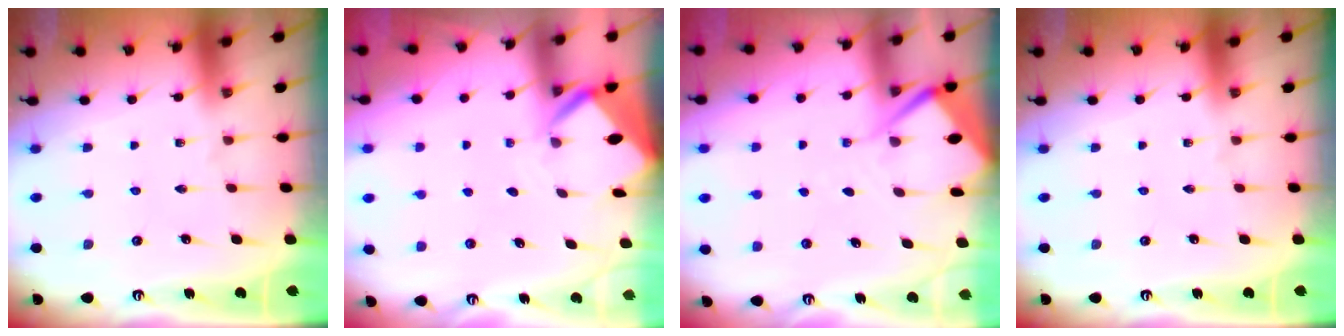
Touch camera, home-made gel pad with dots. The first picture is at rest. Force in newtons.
{"total": 3.5, "press": 3.5, "slide": 0.2}
{"total": 6.1, "press": 6.0, "slide": 0.5}
{"total": 0.0}